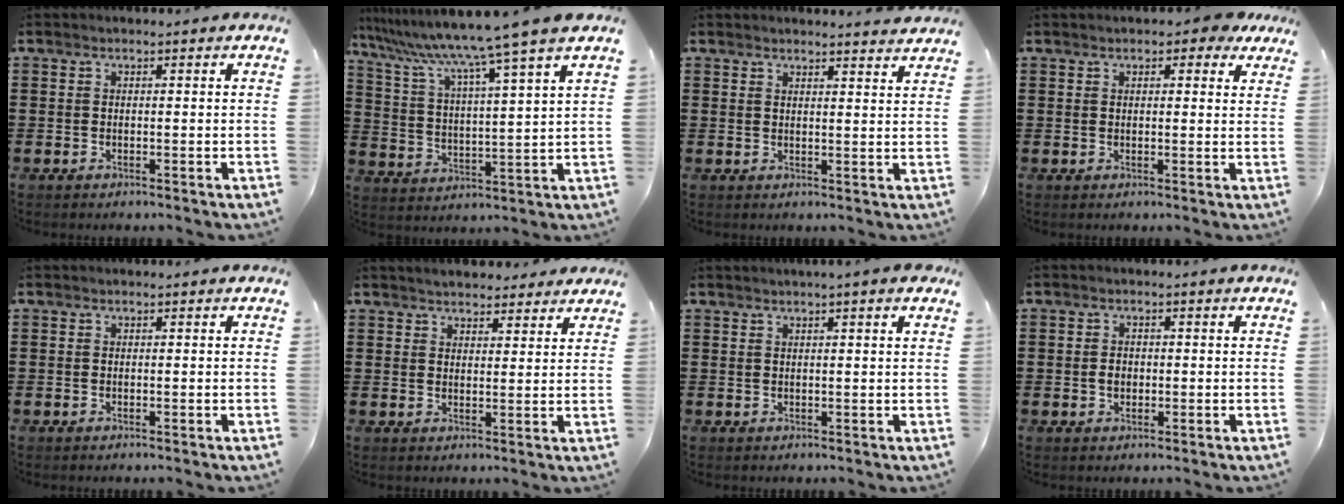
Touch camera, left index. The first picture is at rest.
{"total": 9.1, "force": [7.8, -1.6, 4.4], "torque": [-0.119, -0.056, 0.121]}
{"total": 2.6, "force": [2.5, -0.3, 0.2], "torque": [-0.004, -0.011, 0.047]}
{"total": 2.6, "force": [1.9, 1.1, 1.4], "torque": [-0.025, 0.006, 0.032]}
{"total": 0.0}
{"total": 3.0, "force": [2.9, 0.7, 0.1], "torque": [-0.011, -0.004, 0.056]}
{"total": 1.6, "force": [1.2, -0.3, 1.0], "torque": [-0.020, -0.001, 0.023]}
{"total": 1.9, "force": [-0.1, 1.4, 1.3], "torque": [-0.028, 0.007, -0.004]}